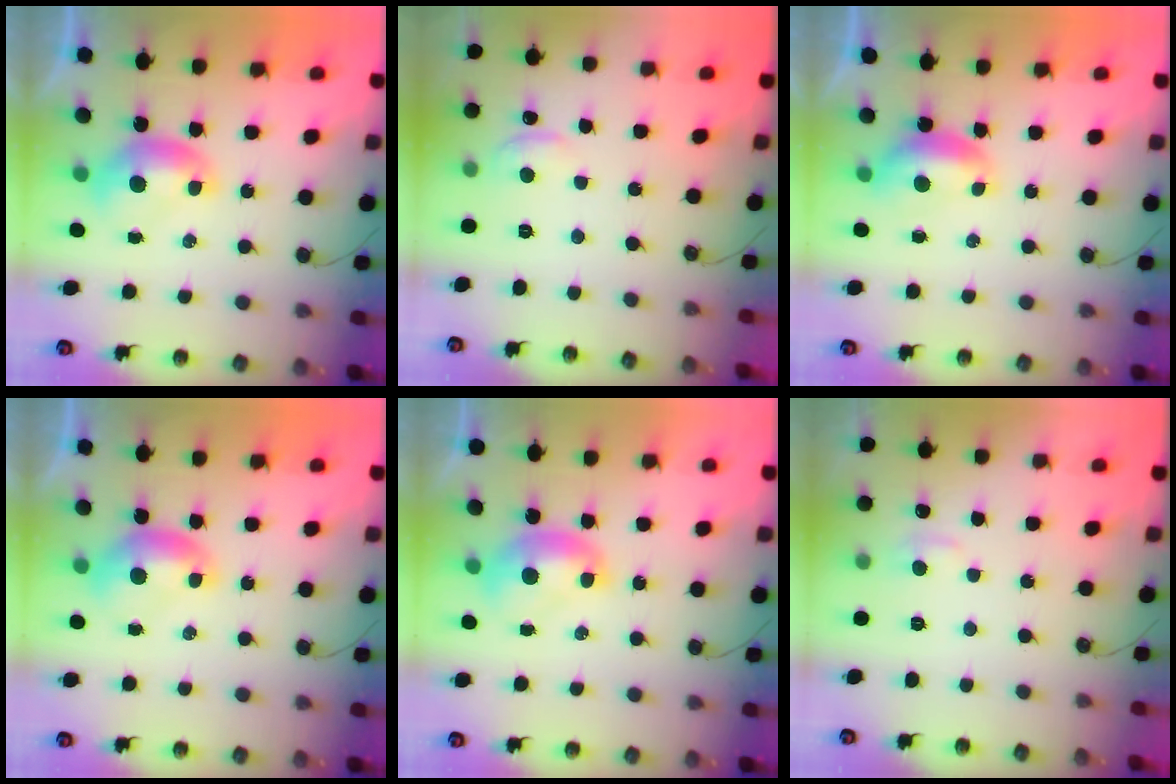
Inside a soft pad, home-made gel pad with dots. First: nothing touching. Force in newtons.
{"total": 1.1, "press": 0.8, "slide": 0.7}
{"total": 1.7, "press": 1.6, "slide": 0.7}
{"total": 0.0}
{"total": 1.6, "press": 1.5, "slide": 0.1}
{"total": 0.9, "press": 0.7, "slide": 0.6}